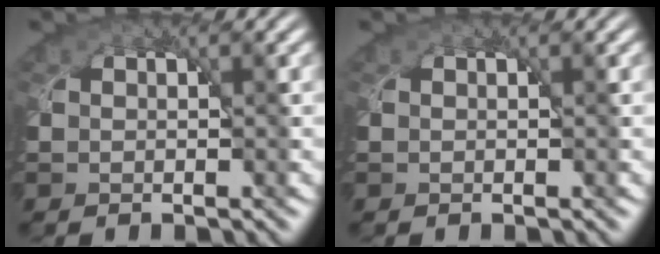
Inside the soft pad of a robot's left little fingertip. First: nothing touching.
{"total": 0.0}